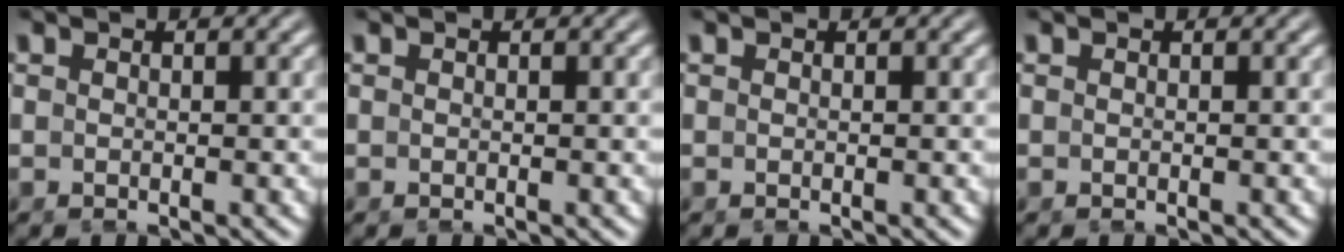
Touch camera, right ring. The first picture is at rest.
{"total": 0.0}
{"total": 0.0}
{"total": 0.0}